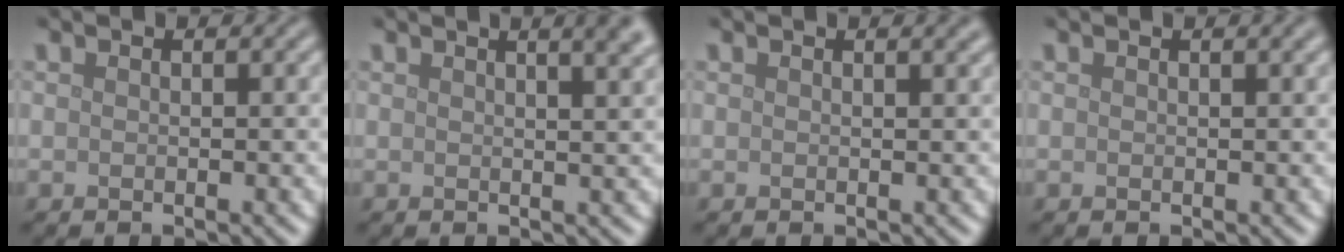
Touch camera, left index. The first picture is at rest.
{"total": 5.6, "force": [3.0, 2.5, 4.0], "torque": [-0.012, 0.042, 0.003]}
{"total": 1.2, "force": [0.7, 0.4, 0.8], "torque": [-0.005, 0.004, 0.010]}
{"total": 0.9, "force": [0.5, 0.2, 0.7], "torque": [-0.006, 0.006, 0.007]}